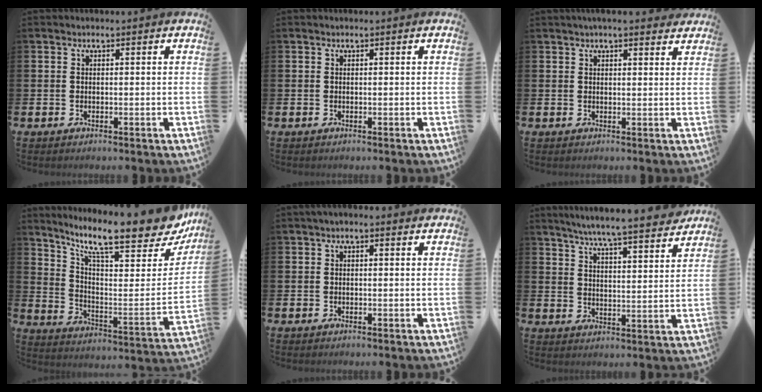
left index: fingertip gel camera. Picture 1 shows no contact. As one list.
[{"total": 0.0}, {"total": 2.8, "force": [2.7, 0.2, 0.8], "torque": [-0.013, -0.009, 0.047]}, {"total": 13.0, "force": [10.6, 2.9, 6.9], "torque": [-0.132, -0.088, 0.171]}, {"total": 0.7, "force": [0.1, 0.3, 0.6], "torque": [0.000, 0.001, -0.003]}, {"total": 7.5, "force": [7.1, 0.0, 2.4], "torque": [-0.059, -0.050, 0.122]}]